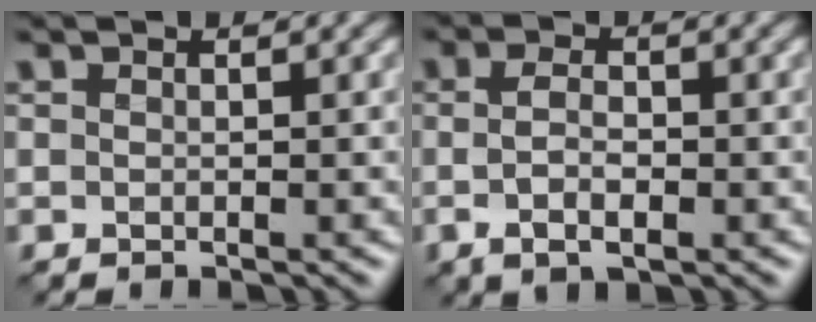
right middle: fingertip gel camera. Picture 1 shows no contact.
{"total": 2.7, "force": [-0.6, 1.1, 2.3], "torque": [-0.049, 0.002, -0.013]}